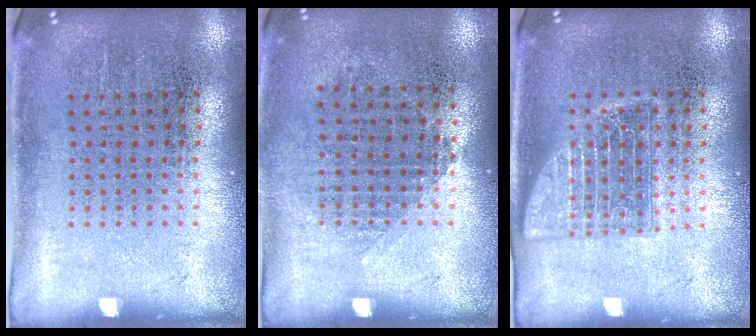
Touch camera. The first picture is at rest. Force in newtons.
{"total": 0.9, "press": 0.8, "slide": 0.4}
{"total": 2.3, "press": 2.3, "slide": 0.3}